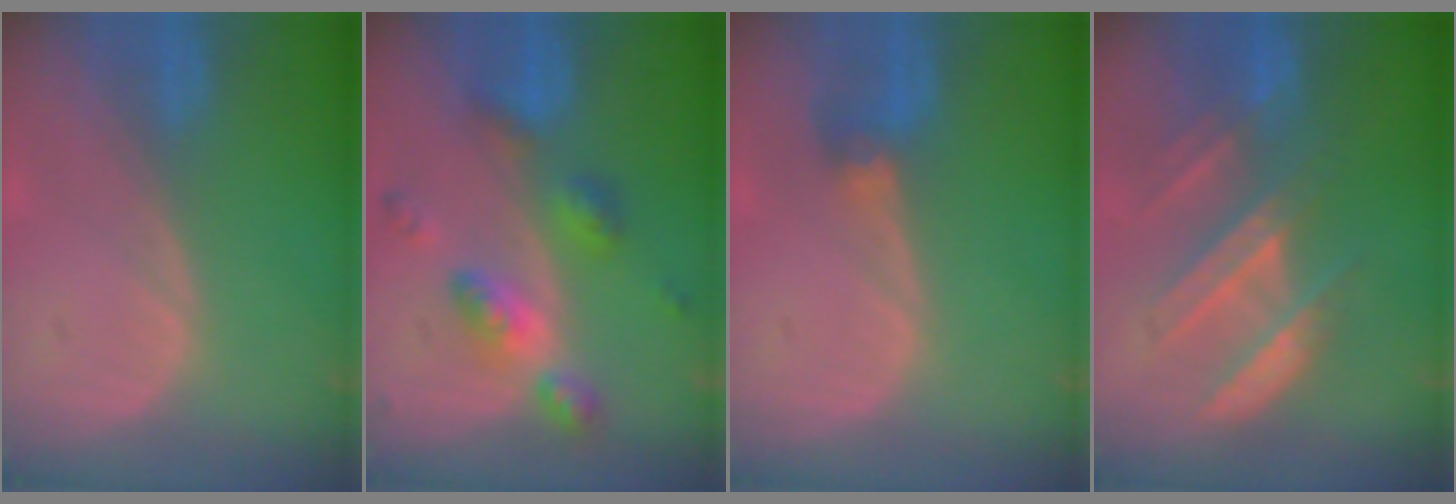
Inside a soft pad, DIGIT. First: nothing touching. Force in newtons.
{"total": 7.4, "press": 7.3, "slide": 0.5}
{"total": 2.9, "press": 2.6, "slide": 1.2}
{"total": 7.6, "press": 7.4, "slide": 1.7}